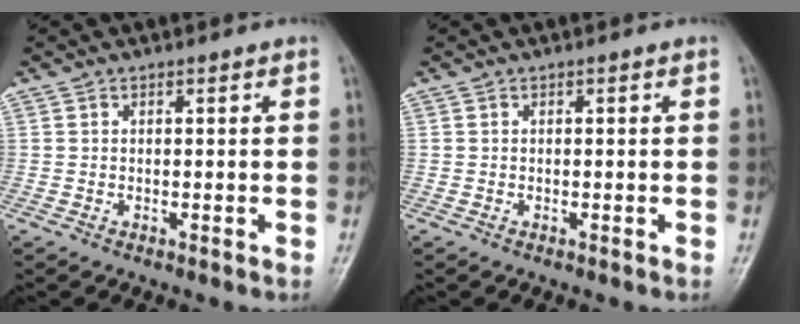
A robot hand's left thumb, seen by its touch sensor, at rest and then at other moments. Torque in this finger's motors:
{"motor_torque": [0.06, 0.04, -0.01, -0.02, 0.00]}